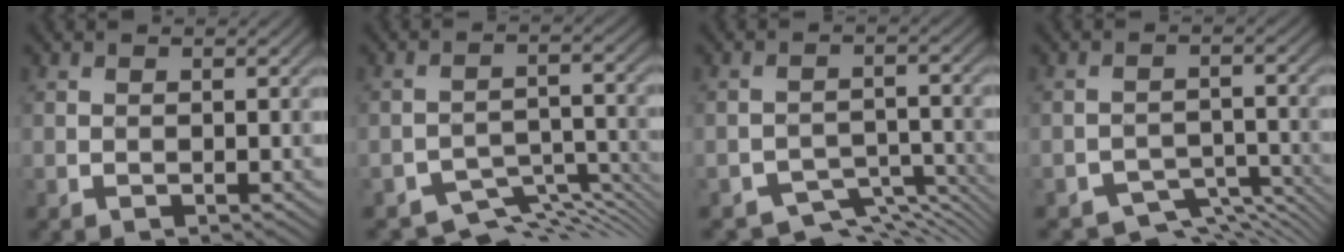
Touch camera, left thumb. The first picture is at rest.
{"total": 7.3, "force": [-6.2, 2.6, 2.9], "torque": [-0.044, -0.017, -0.097]}
{"total": 6.3, "force": [-5.1, 2.5, 2.6], "torque": [-0.038, -0.016, -0.081]}
{"total": 5.7, "force": [-4.8, 2.1, 2.2], "torque": [-0.032, -0.015, -0.073]}